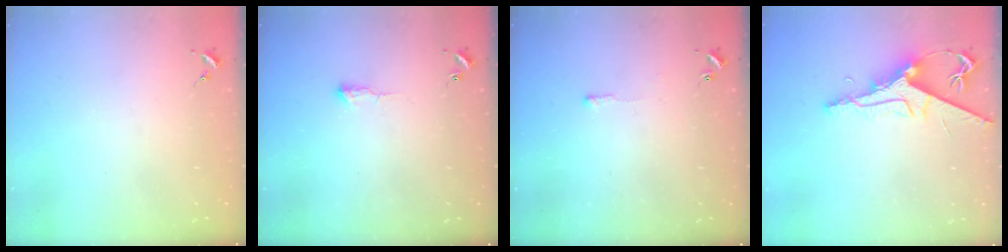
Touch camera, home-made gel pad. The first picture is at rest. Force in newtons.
{"total": 3.8, "press": 3.8, "slide": 0.8}
{"total": 2.6, "press": 2.6, "slide": 0.4}
{"total": 9.2, "press": 9.1, "slide": 0.8}